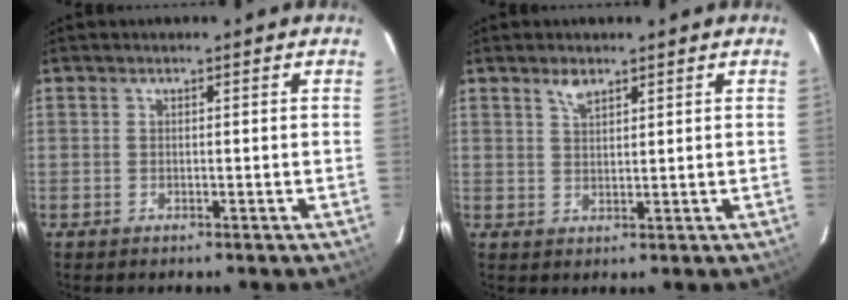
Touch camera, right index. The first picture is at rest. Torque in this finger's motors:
{"motor_torque": [0.16, 0.05, 0.03, 0.03]}